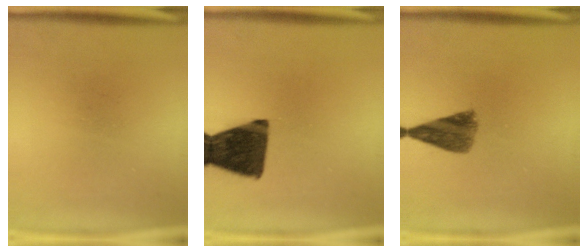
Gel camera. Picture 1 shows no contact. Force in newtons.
{"total": 14.3}
{"total": 5.9}